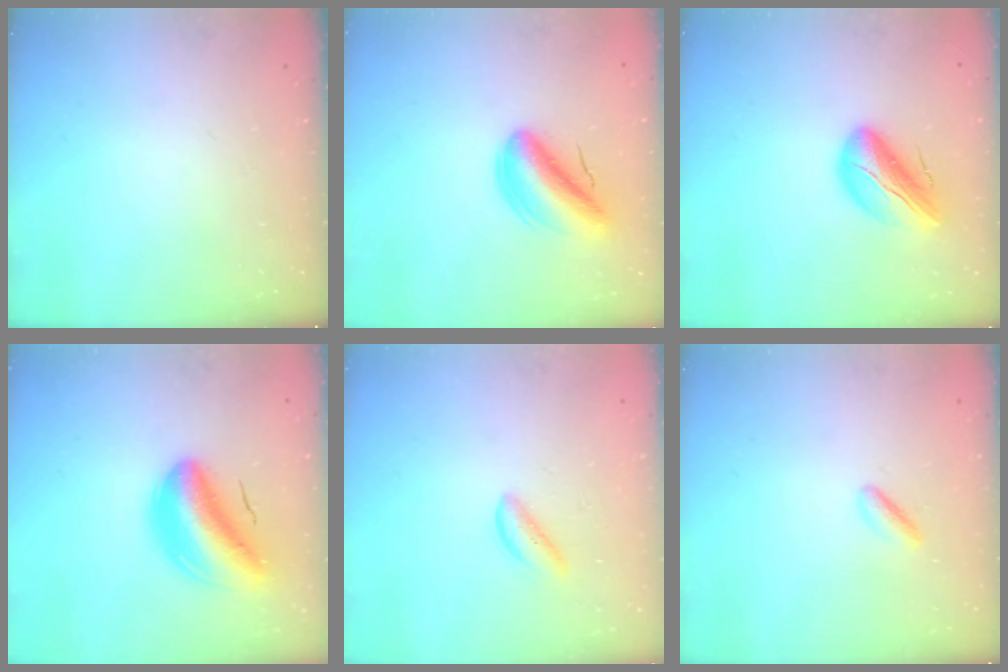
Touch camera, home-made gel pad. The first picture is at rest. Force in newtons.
{"total": 10.0, "press": 9.6, "slide": 2.9}
{"total": 14.2, "press": 13.6, "slide": 3.9}
{"total": 11.6, "press": 11.0, "slide": 3.7}
{"total": 1.4, "press": 1.4, "slide": 0.4}
{"total": 3.0, "press": 2.9, "slide": 0.8}